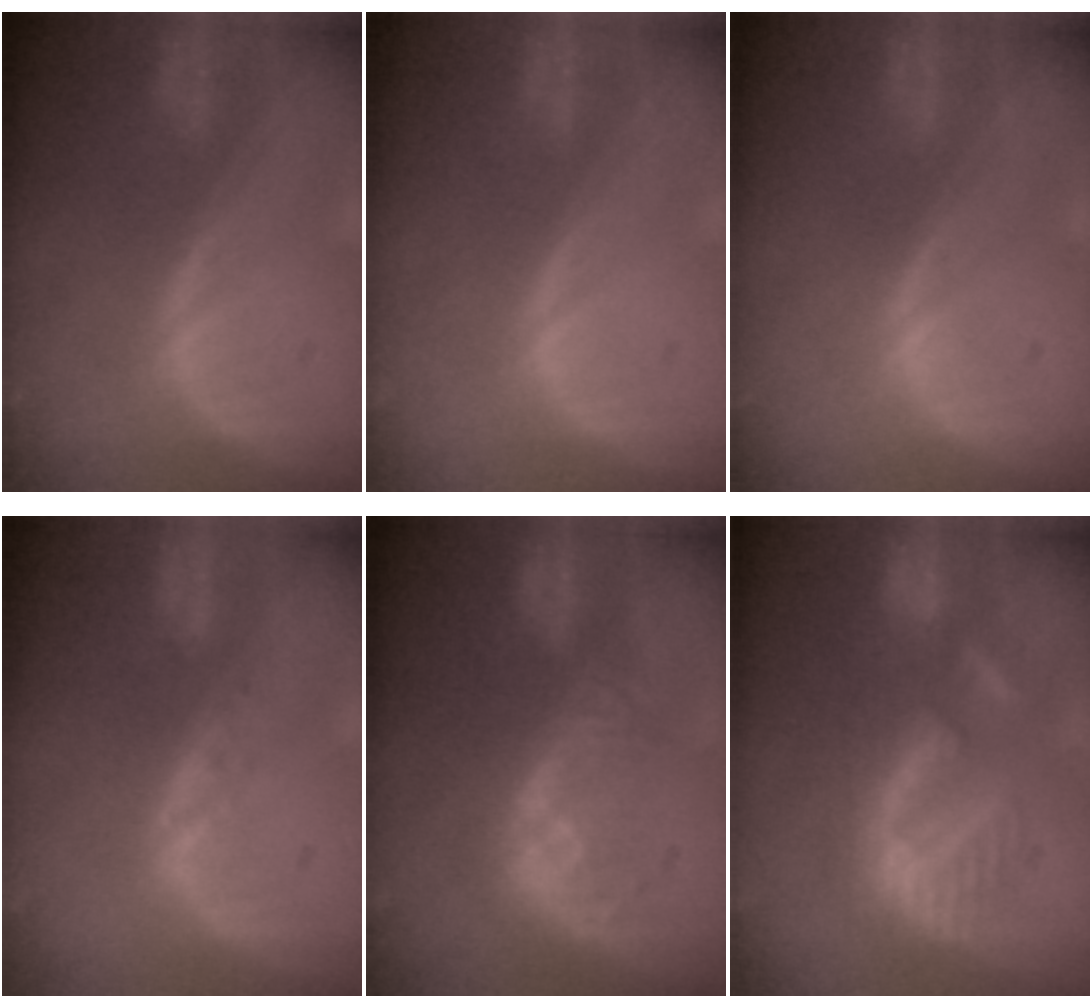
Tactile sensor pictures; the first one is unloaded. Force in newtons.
{"total": 0.0}
{"total": 0.0}
{"total": 1.4, "press": 1.4, "slide": 0.2}
{"total": 8.2, "press": 7.4, "slide": 3.5}
{"total": 8.8, "press": 8.7, "slide": 1.4}